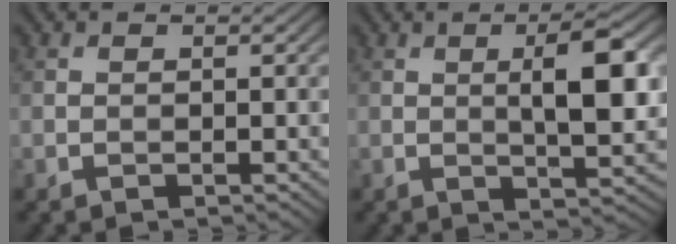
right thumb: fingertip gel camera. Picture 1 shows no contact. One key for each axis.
{"total": 7.0, "fx": 0.9, "fy": 2.0, "fz": 6.7, "tx": -0.106, "ty": 0.004, "tz": 0.014}